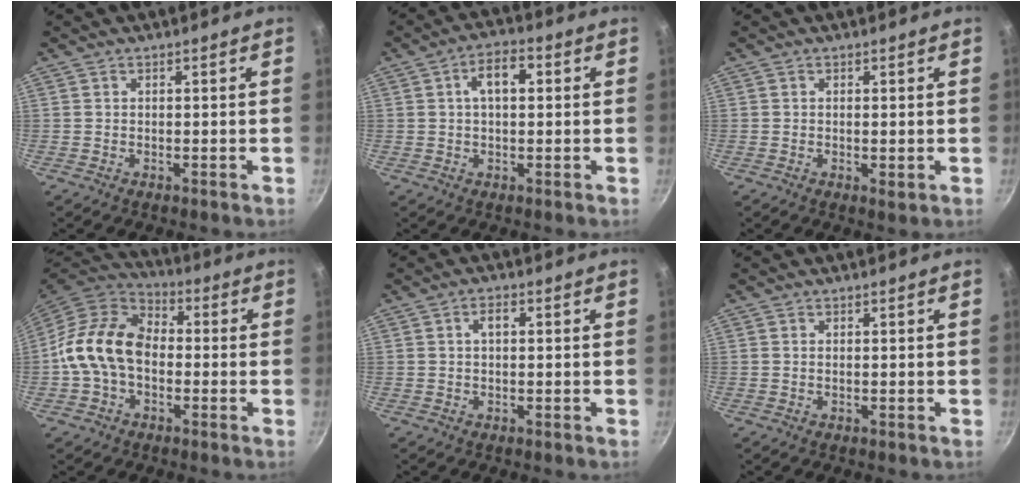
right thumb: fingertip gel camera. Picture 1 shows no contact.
{"total": 6.4, "force": [1.3, 3.4, 5.3], "torque": [-0.075, 0.016, 0.015]}
{"total": 1.4, "force": [-0.1, 0.5, 1.3], "torque": [-0.023, -0.005, -0.002]}
{"total": 14.3, "force": [-1.3, 10.5, 9.5], "torque": [-0.138, 0.035, -0.042]}
{"total": 2.4, "force": [0.4, 1.2, 2.0], "torque": [-0.039, 0.009, 0.005]}
{"total": 0.0}